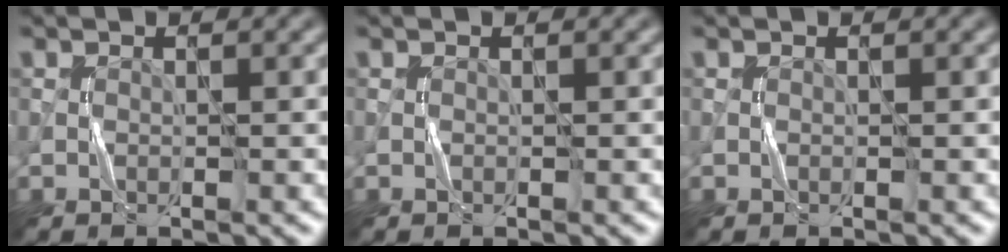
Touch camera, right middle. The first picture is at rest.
{"total": 0.0}
{"total": 0.0}